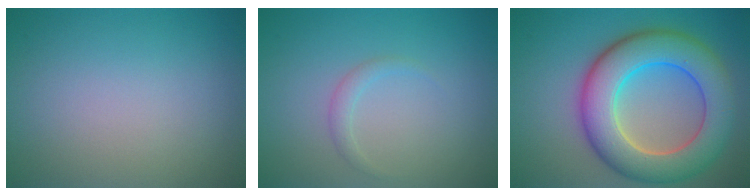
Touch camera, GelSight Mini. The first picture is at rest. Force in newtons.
{"total": 1.1, "press": 1.1, "slide": 0.0}
{"total": 10.0, "press": 9.9, "slide": 0.5}